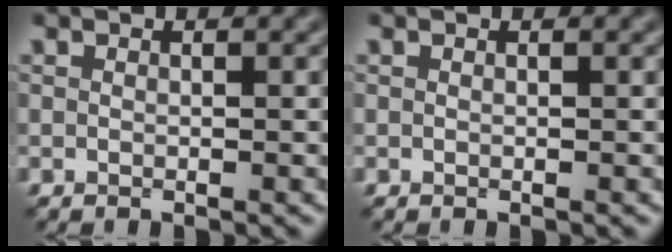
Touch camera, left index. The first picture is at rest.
{"total": 0.0}